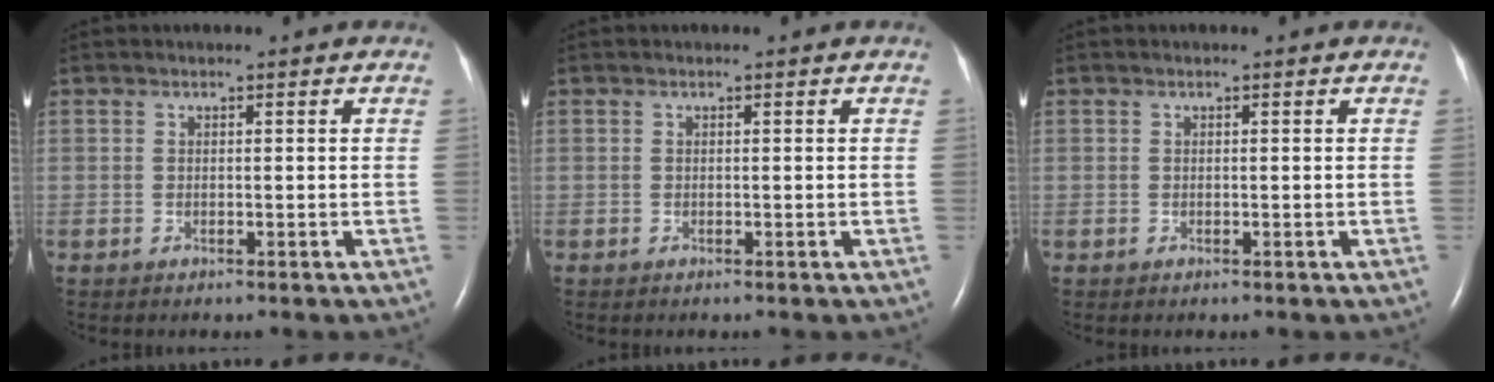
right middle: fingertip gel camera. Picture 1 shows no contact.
{"total": 0.0}
{"total": 0.0}